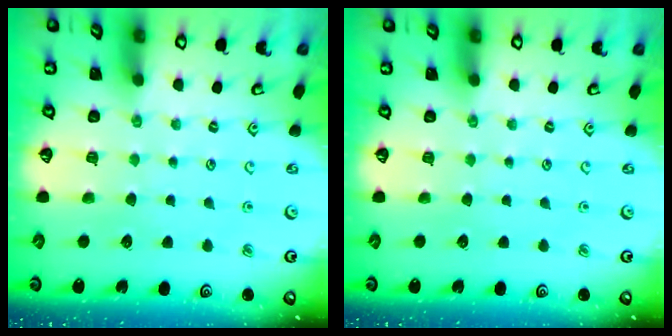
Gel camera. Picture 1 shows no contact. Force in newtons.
{"total": 0.0}